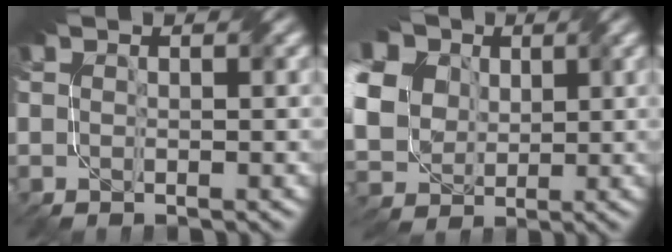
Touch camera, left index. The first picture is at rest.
{"total": 15.5, "force": [5.1, 12.5, 7.7], "torque": [-0.198, 0.028, 0.072]}